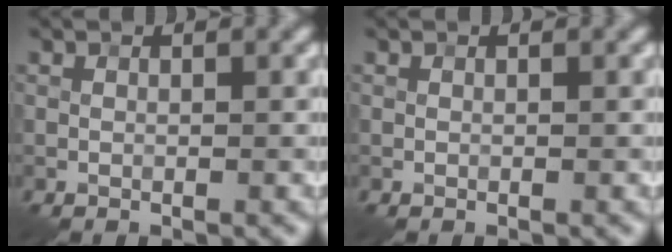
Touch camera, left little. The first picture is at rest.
{"total": 0.0}